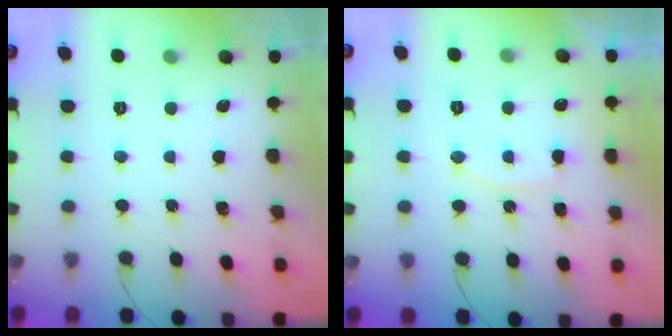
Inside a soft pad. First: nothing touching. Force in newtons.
{"total": 8.7, "press": 8.7, "slide": 0.2}